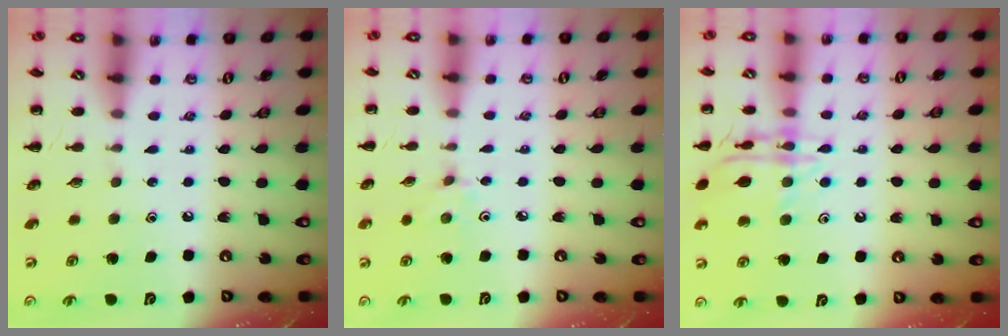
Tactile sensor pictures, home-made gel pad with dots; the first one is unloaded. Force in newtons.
{"total": 2.0, "press": 1.9, "slide": 0.7}
{"total": 14.8, "press": 14.8, "slide": 0.8}